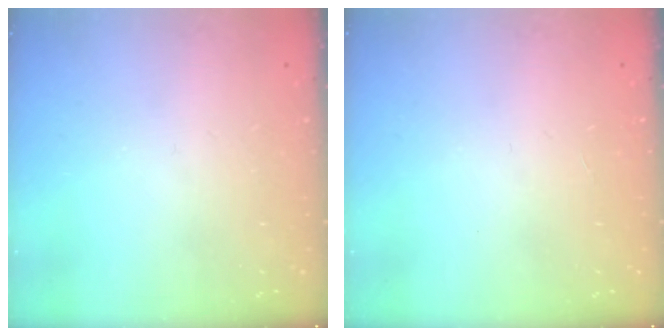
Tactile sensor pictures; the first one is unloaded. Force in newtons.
{"total": 0.0}